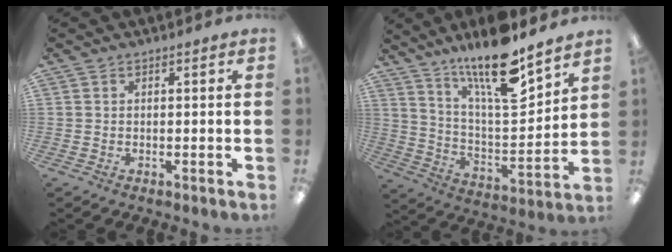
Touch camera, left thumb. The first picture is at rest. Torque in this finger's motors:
{"motor_torque": [1.27, 0.47, 1.12, -1.34, 0.19]}